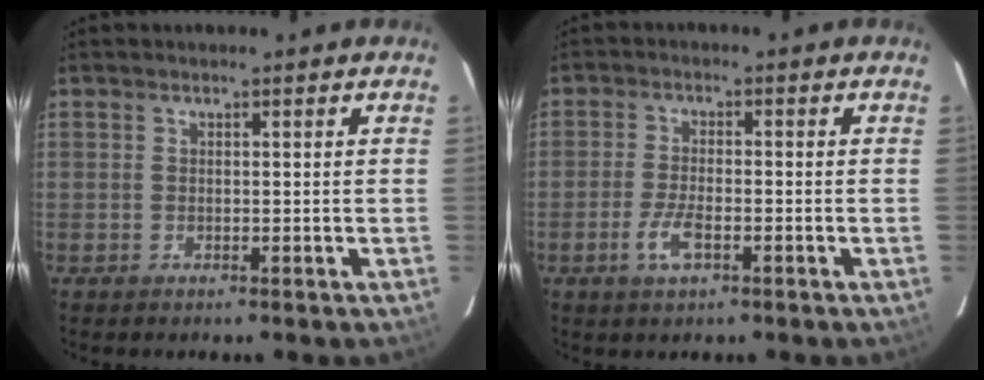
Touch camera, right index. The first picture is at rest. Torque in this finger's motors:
{"motor_torque": [0.72, -0.24, 0.23, 0.08]}